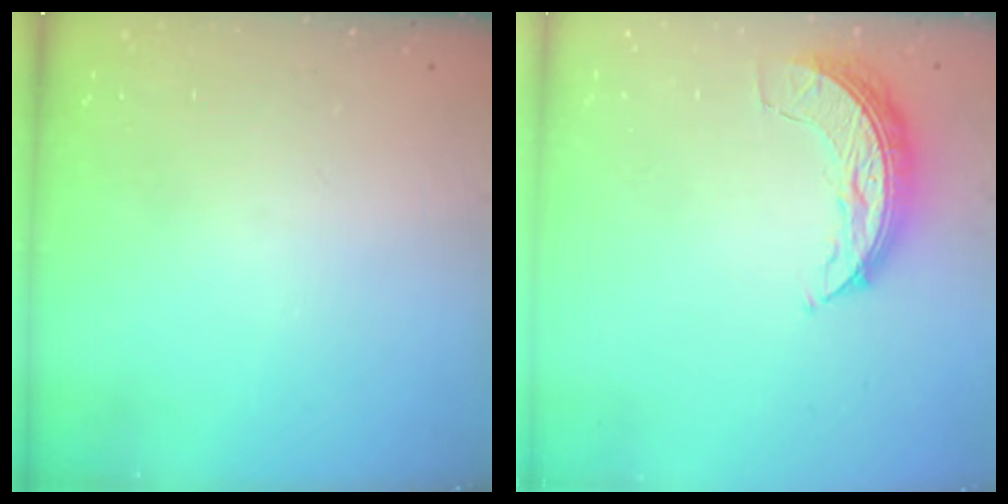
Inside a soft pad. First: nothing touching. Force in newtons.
{"total": 7.2, "press": 7.2, "slide": 0.4}